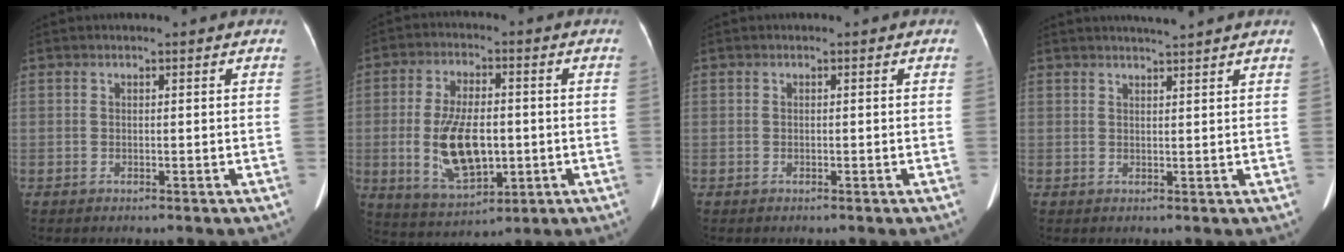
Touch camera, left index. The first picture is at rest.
{"total": 11.7, "force": [-1.4, 5.5, 10.2], "torque": [-0.205, -0.002, -0.012]}
{"total": 0.0}
{"total": 3.6, "force": [3.3, -0.7, 1.4], "torque": [-0.018, 0.008, 0.046]}